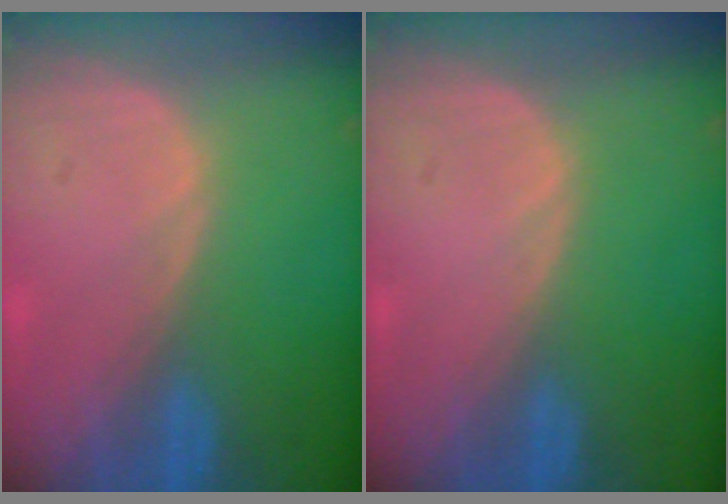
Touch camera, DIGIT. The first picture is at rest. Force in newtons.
{"total": 0.0}